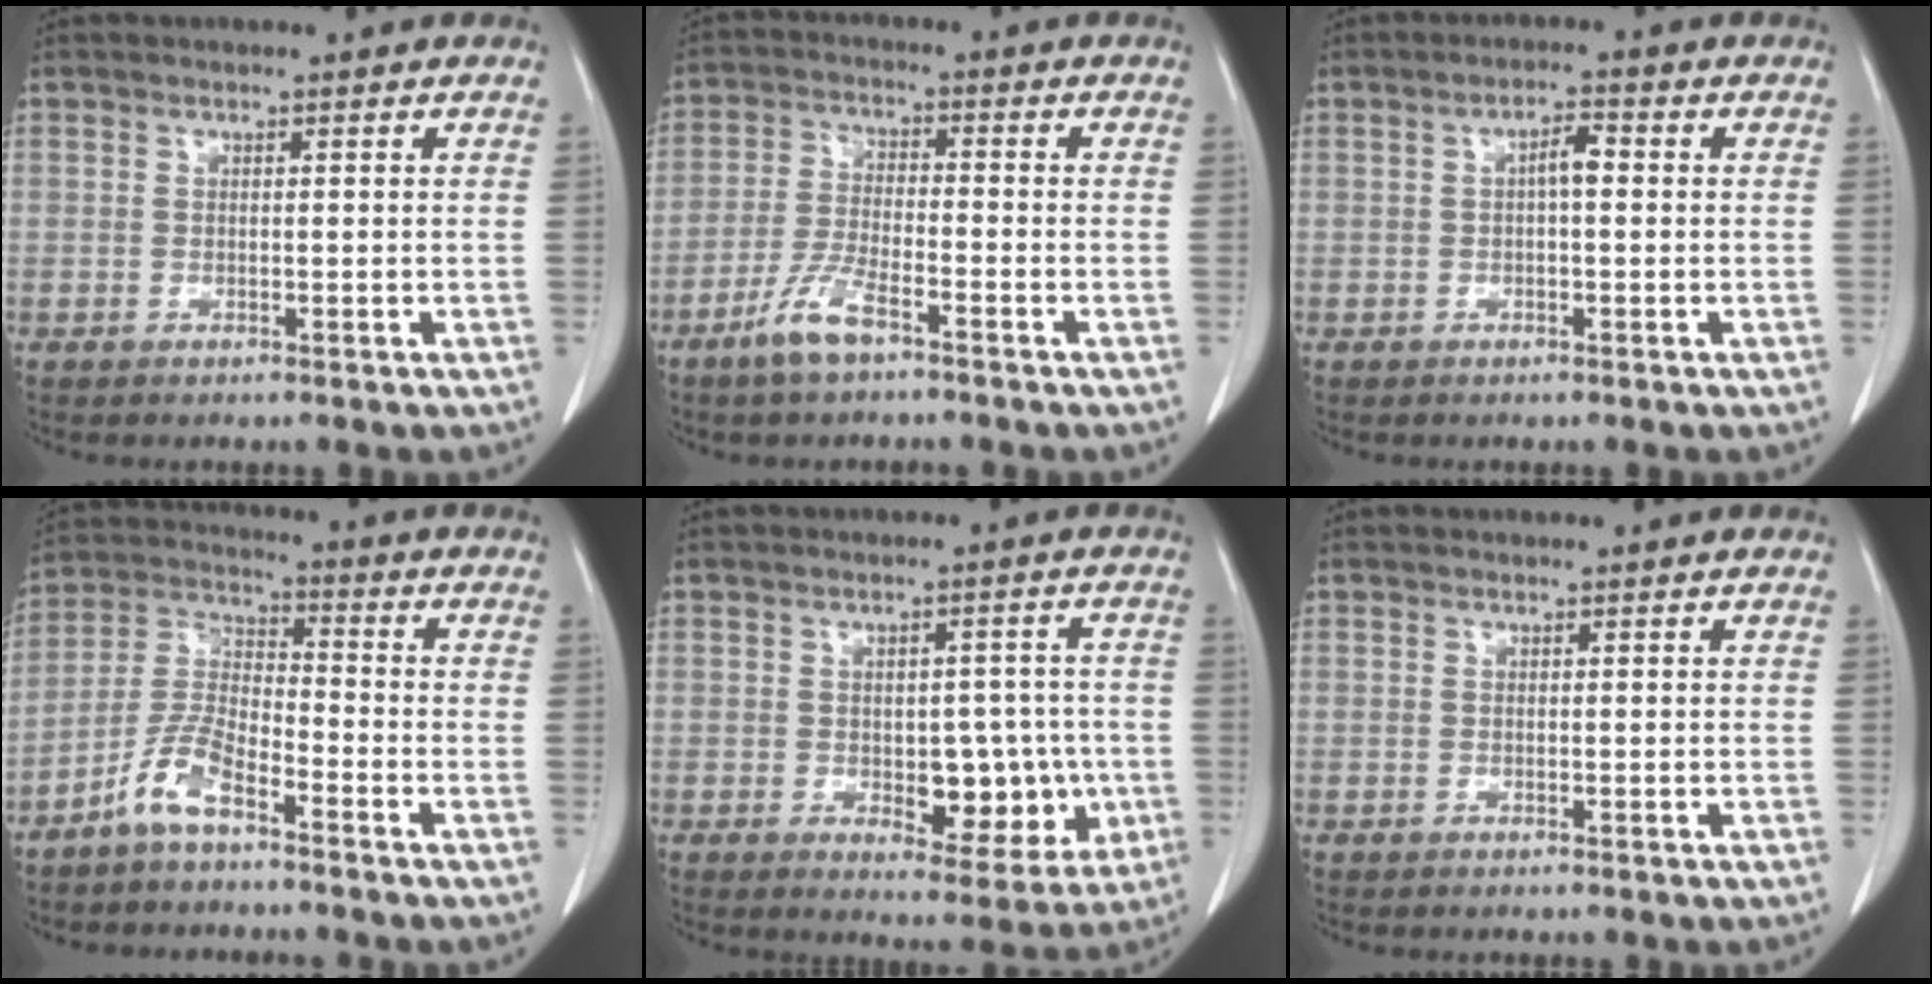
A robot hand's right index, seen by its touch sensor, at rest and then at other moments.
{"total": 6.2, "force": [-4.2, 1.2, 4.4], "torque": [-0.098, -0.006, -0.084]}
{"total": 2.8, "force": [0.1, 0.8, 2.6], "torque": [-0.043, 0.007, 0.000]}
{"total": 7.3, "force": [-5.1, 1.9, 5.0], "torque": [-0.116, 0.001, -0.108]}
{"total": 8.9, "force": [-1.7, 4.6, 7.4], "torque": [-0.076, 0.011, -0.010]}
{"total": 0.0}